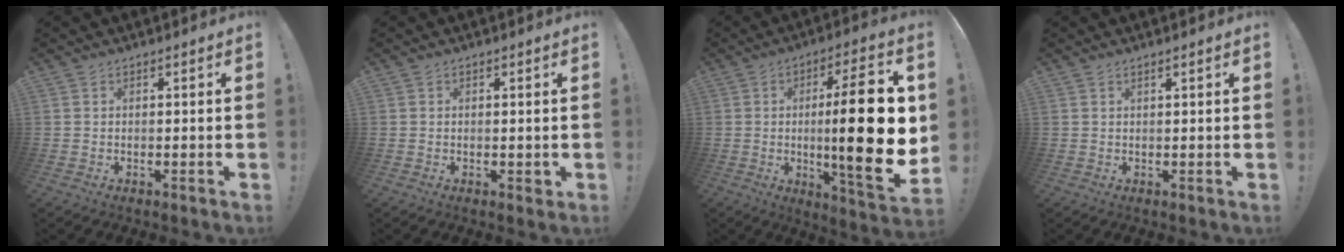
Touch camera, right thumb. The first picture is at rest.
{"total": 1.5, "force": [0.2, 1.1, 0.9], "torque": [-0.002, -0.002, 0.002]}
{"total": 24.4, "force": [0.1, 4.7, 23.9], "torque": [-0.380, -0.015, -0.001]}
{"total": 1.1, "force": [0.7, -0.2, 0.8], "torque": [-0.010, -0.004, 0.010]}